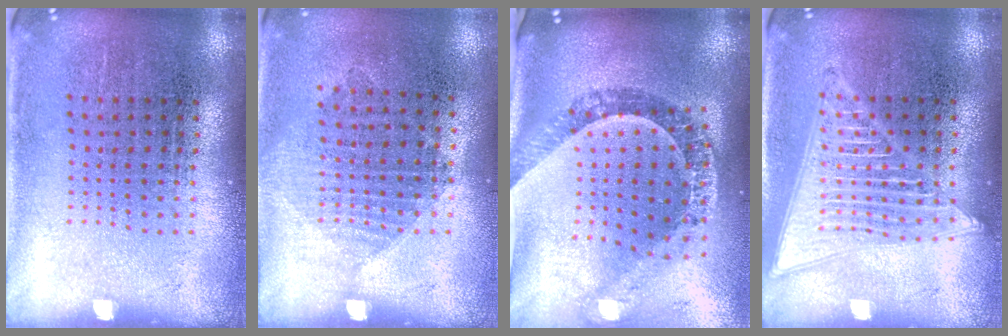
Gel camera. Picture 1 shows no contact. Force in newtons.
{"total": 1.0, "press": 0.9, "slide": 0.5}
{"total": 1.8, "press": 1.6, "slide": 0.8}
{"total": 2.2, "press": 2.2, "slide": 0.3}